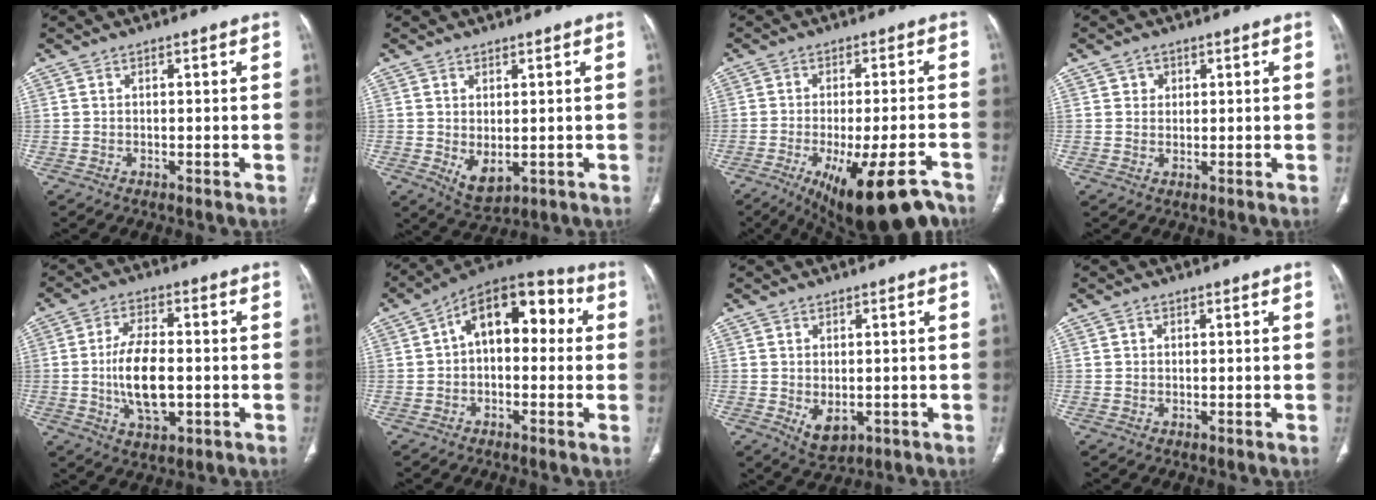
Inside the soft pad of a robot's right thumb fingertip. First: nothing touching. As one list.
[{"total": 4.9, "force": [-0.6, 2.6, 4.1], "torque": [-0.064, -0.010, 0.009]}, {"total": 17.5, "force": [-11.9, 4.8, 11.9], "torque": [-0.141, 0.030, -0.169]}, {"total": 2.1, "force": [0.9, 1.8, 0.5], "torque": [0.005, -0.004, 0.013]}, {"total": 11.1, "force": [-1.3, 5.5, 9.5], "torque": [-0.169, 0.004, -0.021]}, {"total": 14.5, "force": [2.2, 8.7, 11.5], "torque": [-0.132, 0.047, 0.020]}, {"total": 4.6, "force": [-0.8, 2.8, 3.5], "torque": [-0.052, -0.006, 0.004]}, {"total": 0.6, "force": [0.3, 0.5, 0.2], "torque": [0.002, 0.000, 0.006]}]